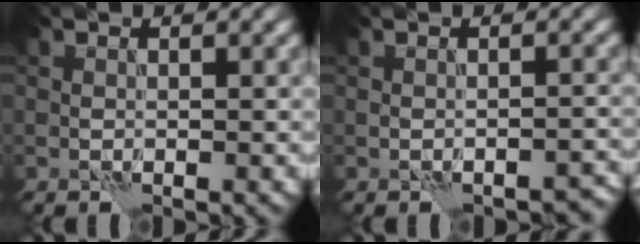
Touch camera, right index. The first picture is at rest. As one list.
[{"total": 1.7, "force": [-1.5, 0.5, 0.6], "torque": [-0.009, 0.003, -0.019]}]